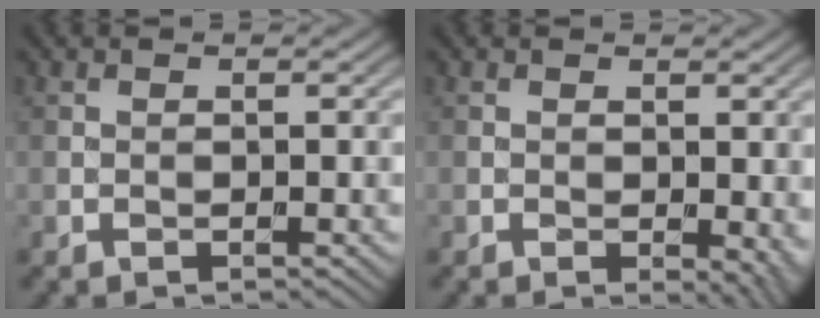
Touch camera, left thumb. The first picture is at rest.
{"total": 2.5, "force": [-0.3, 1.4, 2.0], "torque": [-0.018, -0.005, -0.002]}